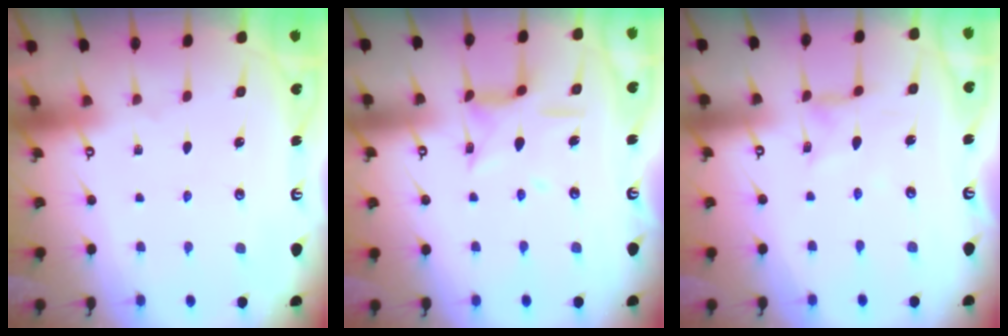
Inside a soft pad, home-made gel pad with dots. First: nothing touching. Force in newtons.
{"total": 10.9, "press": 10.8, "slide": 0.9}
{"total": 1.4, "press": 1.4, "slide": 0.3}